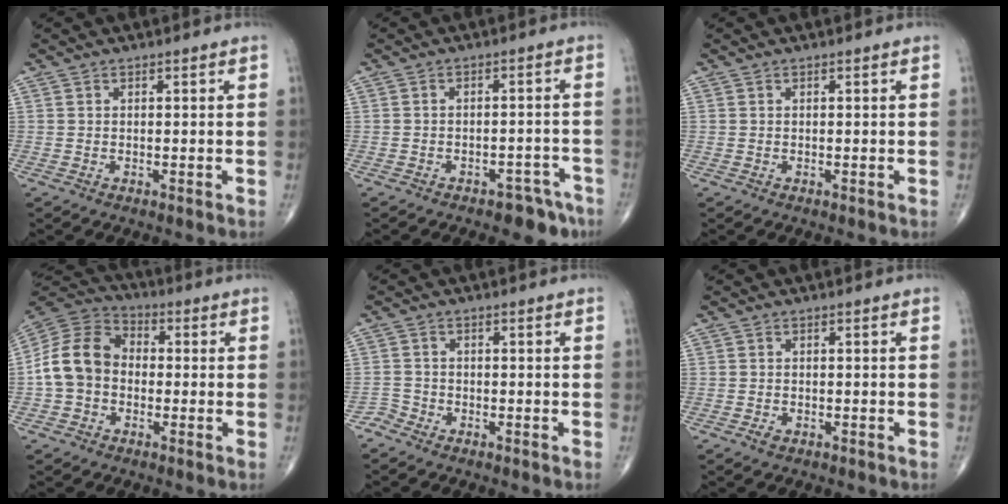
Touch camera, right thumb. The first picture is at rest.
{"total": 6.3, "force": [-4.6, 3.2, 2.7], "torque": [-0.015, 0.038, -0.057]}
{"total": 0.0}
{"total": 11.8, "force": [-1.3, 9.3, 7.2], "torque": [-0.129, 0.037, -0.038]}
{"total": 1.9, "force": [-1.5, 1.0, -0.3], "torque": [0.007, 0.002, -0.034]}
{"total": 1.2, "force": [-0.7, 0.8, 0.6], "torque": [-0.012, 0.002, -0.012]}